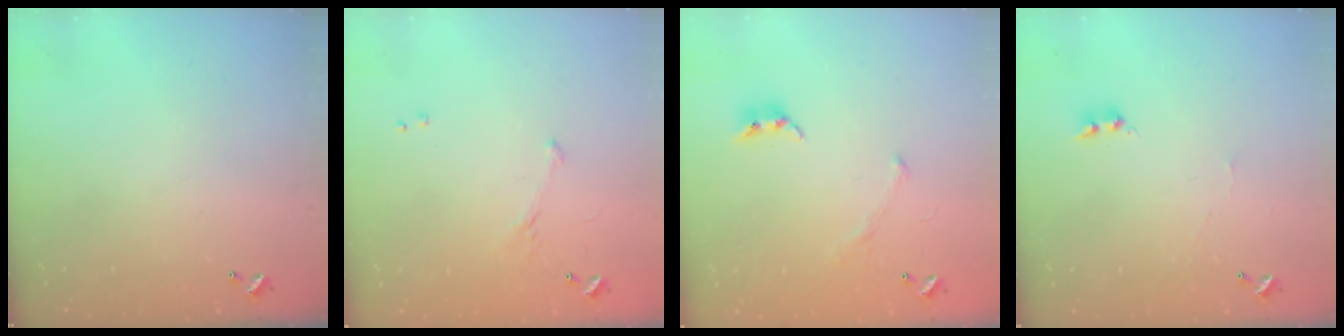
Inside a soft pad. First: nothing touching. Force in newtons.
{"total": 5.4, "press": 5.3, "slide": 1.0}
{"total": 3.6, "press": 3.5, "slide": 0.9}
{"total": 4.2, "press": 4.2, "slide": 0.5}